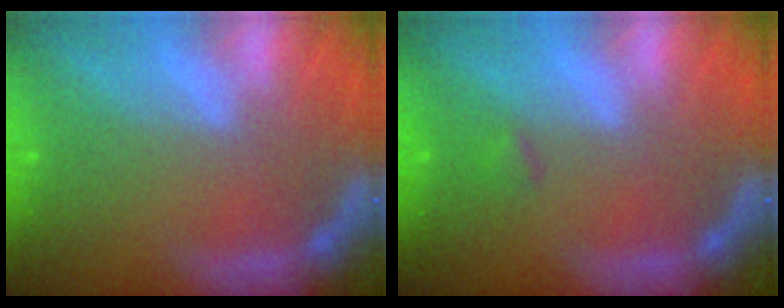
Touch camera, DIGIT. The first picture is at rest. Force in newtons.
{"total": 0.9}